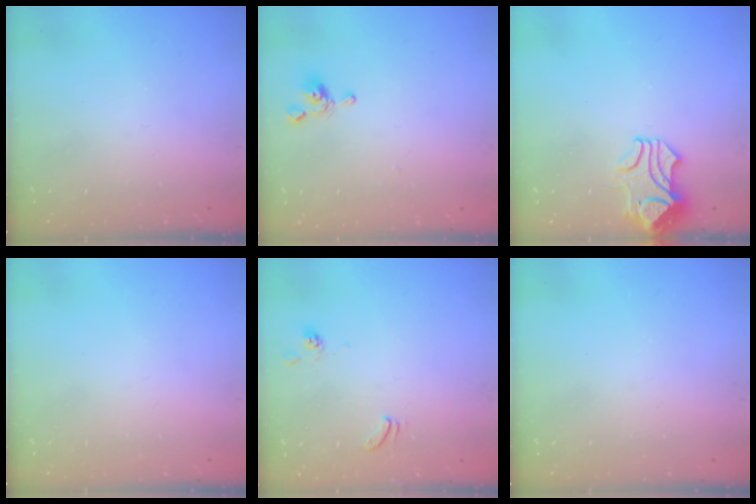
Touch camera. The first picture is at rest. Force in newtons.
{"total": 2.8, "press": 2.8, "slide": 0.4}
{"total": 1.1, "press": 0.6, "slide": 0.9}
{"total": 0.0}
{"total": 1.7, "press": 1.6, "slide": 0.6}
{"total": 0.0}